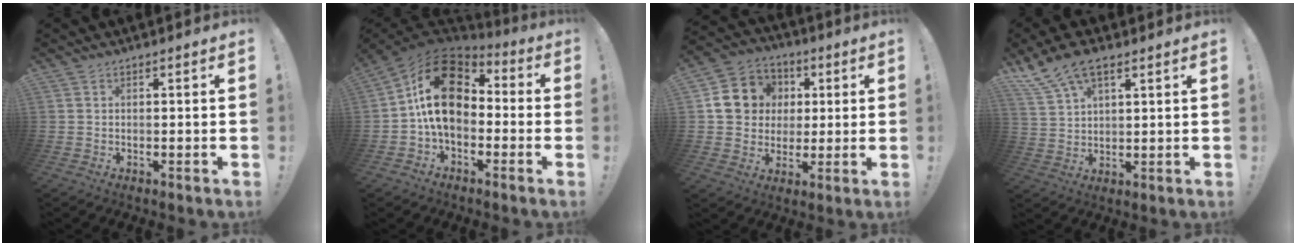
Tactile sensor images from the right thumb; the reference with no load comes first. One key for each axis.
{"total": 18.4, "fx": 2.6, "fy": 12.6, "fz": 13.2, "tx": -0.219, "ty": 0.010, "tz": 0.048}
{"total": 14.0, "fx": 2.6, "fy": 12.8, "fz": 5.2, "tx": -0.061, "ty": 0.005, "tz": 0.064}
{"total": 9.5, "fx": 6.2, "fy": 4.2, "fz": 5.8, "tx": -0.125, "ty": -0.022, "tz": 0.121}